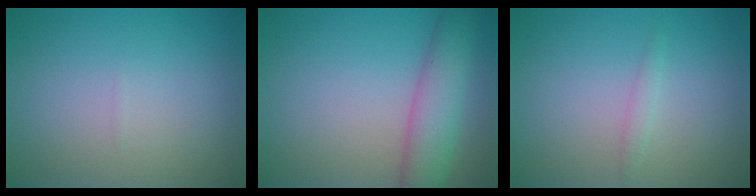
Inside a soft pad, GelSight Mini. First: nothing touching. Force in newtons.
{"total": 5.1, "press": 5.1, "slide": 0.2}
{"total": 0.8, "press": 0.8, "slide": 0.1}